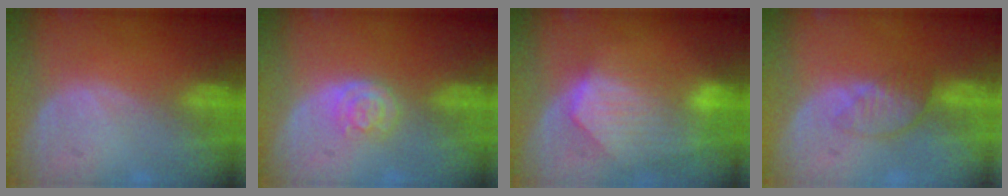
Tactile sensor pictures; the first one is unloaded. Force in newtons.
{"total": 3.3, "press": 3.3, "slide": 0.1}
{"total": 9.1, "press": 8.0, "slide": 4.2}
{"total": 3.8, "press": 3.5, "slide": 1.6}